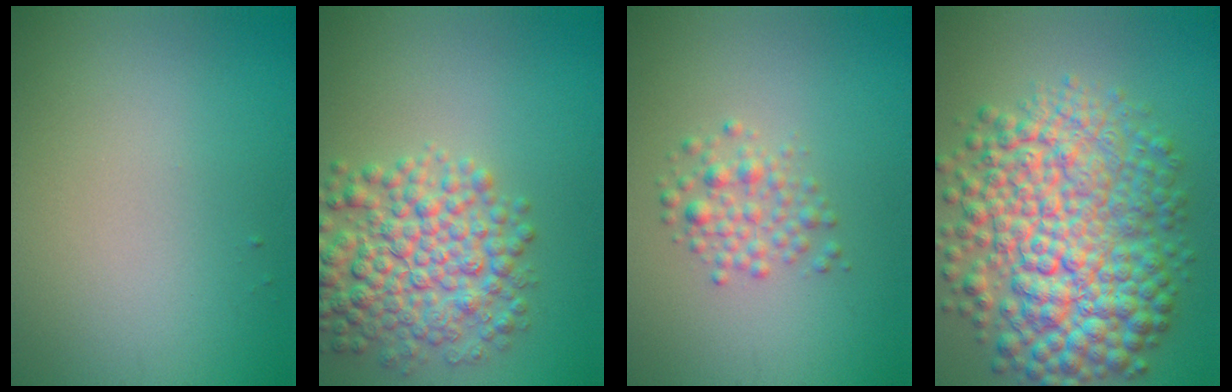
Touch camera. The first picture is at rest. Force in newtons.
{"total": 6.7, "press": 6.7, "slide": 0.1}
{"total": 2.2, "press": 2.2, "slide": 0.1}
{"total": 11.2, "press": 11.2, "slide": 0.2}